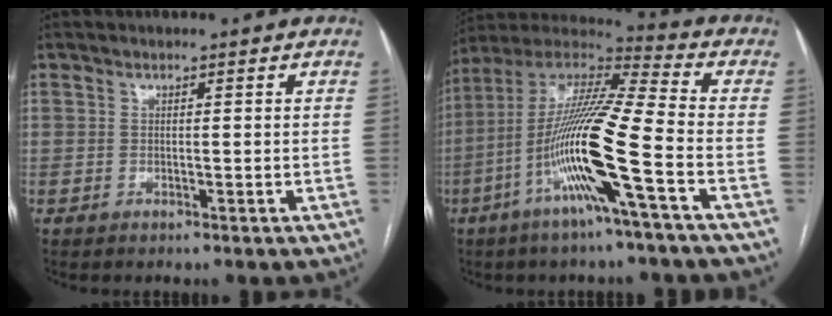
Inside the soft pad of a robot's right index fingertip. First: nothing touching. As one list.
[{"total": 17.7, "force": [-5.8, -0.4, 16.7], "torque": [-0.331, -0.001, -0.119]}]